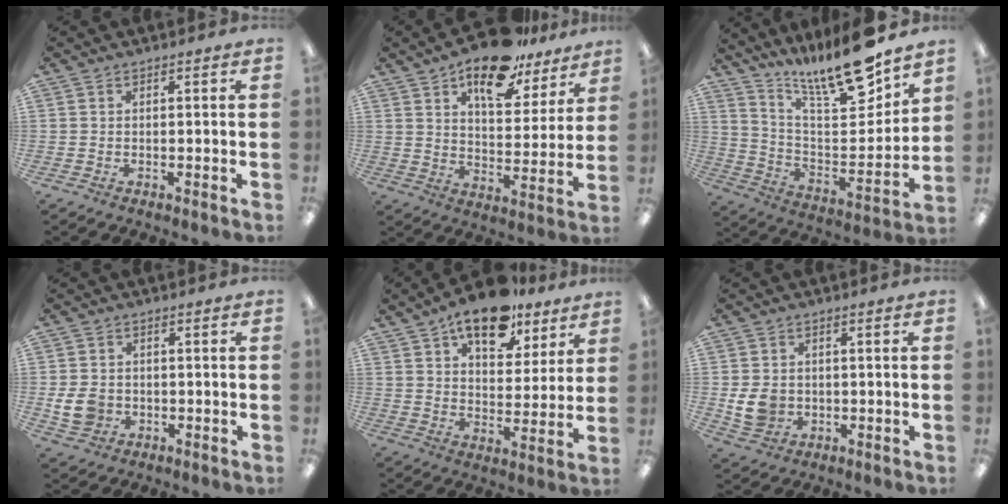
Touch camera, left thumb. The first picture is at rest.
{"total": 17.0, "force": [12.1, 7.5, 9.3], "torque": [-0.135, -0.065, 0.206]}
{"total": 18.3, "force": [15.9, 1.9, 8.8], "torque": [-0.156, -0.124, 0.265]}
{"total": 6.4, "force": [-0.8, 5.3, 3.3], "torque": [-0.062, 0.002, -0.015]}
{"total": 15.6, "force": [11.1, 7.4, 8.0], "torque": [-0.118, -0.054, 0.193]}
{"total": 7.0, "force": [-0.7, 5.9, 3.6], "torque": [-0.069, 0.004, -0.012]}